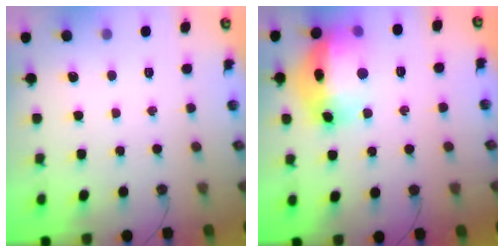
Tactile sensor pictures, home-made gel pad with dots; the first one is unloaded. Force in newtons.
{"total": 19.3, "press": 19.2, "slide": 1.7}